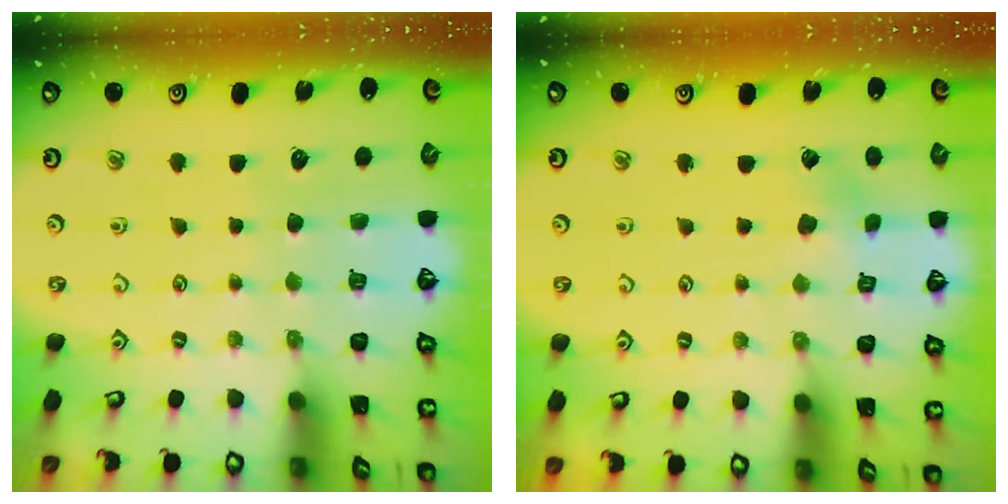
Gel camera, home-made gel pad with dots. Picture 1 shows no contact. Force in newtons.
{"total": 2.6, "press": 2.6, "slide": 0.3}